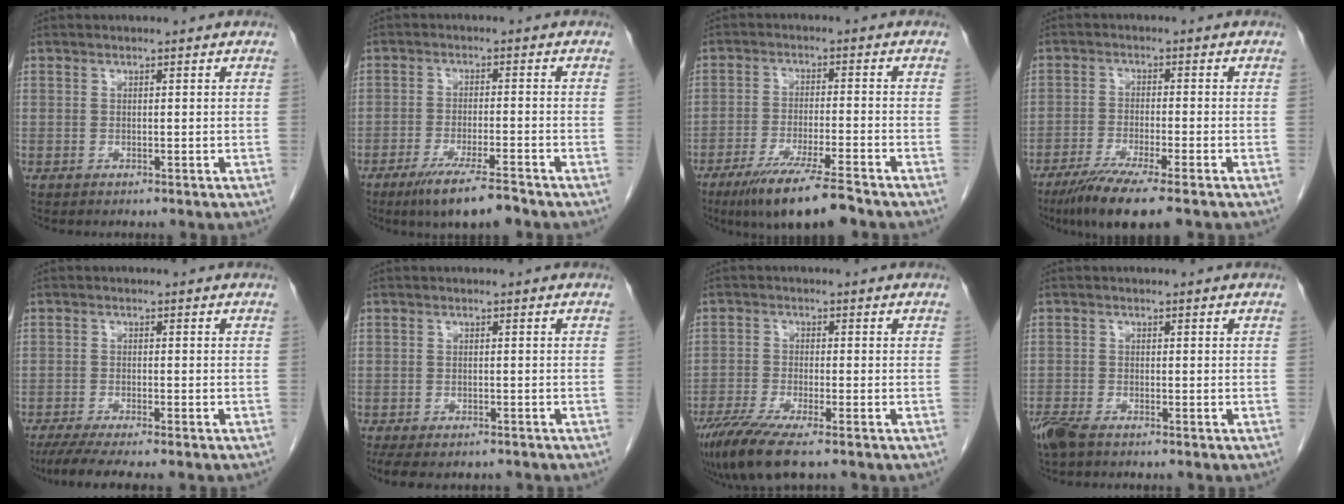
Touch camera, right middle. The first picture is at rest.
{"total": 7.7, "force": [-5.6, 0.4, 5.3], "torque": [-0.090, -0.019, -0.096]}
{"total": 9.9, "force": [-7.4, 0.3, 6.6], "torque": [-0.112, -0.027, -0.126]}
{"total": 8.4, "force": [-6.0, 0.0, 5.9], "torque": [-0.098, -0.022, -0.101]}
{"total": 7.0, "force": [-5.7, 0.2, 4.0], "torque": [-0.060, -0.017, -0.092]}
{"total": 8.3, "force": [-6.7, 3.3, 3.7], "torque": [-0.065, -0.009, -0.090]}
{"total": 8.1, "force": [-5.8, 0.9, 5.7], "torque": [-0.103, -0.021, -0.104]}
{"total": 3.8, "force": [-2.9, 1.0, 2.2], "torque": [-0.053, -0.010, -0.055]}